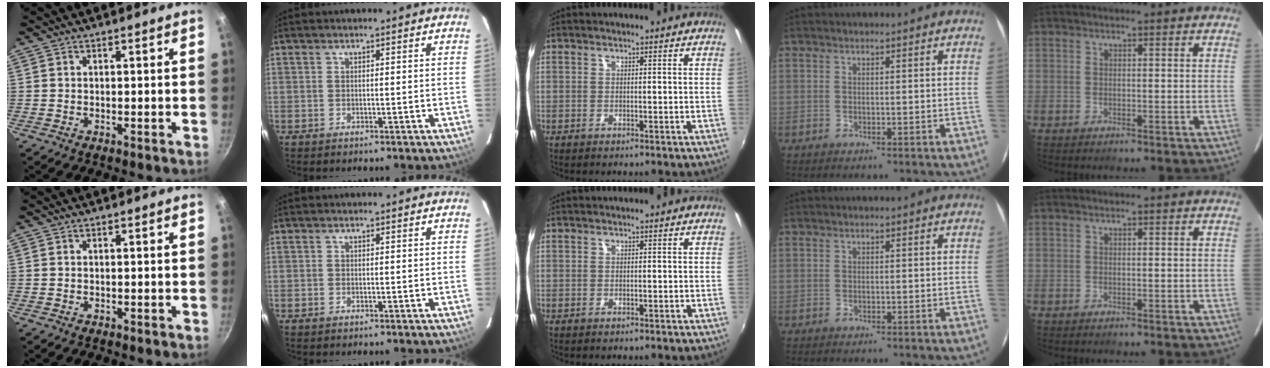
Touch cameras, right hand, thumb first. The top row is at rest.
{}